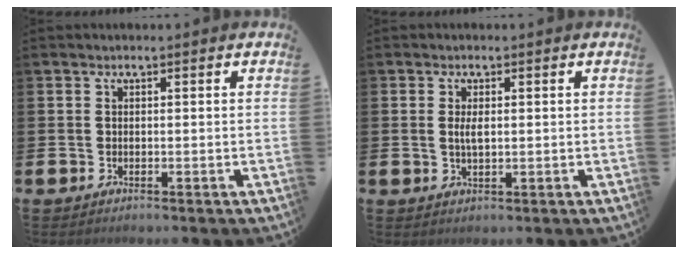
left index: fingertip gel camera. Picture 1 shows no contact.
{"total": 2.2, "force": [0.3, 0.8, 2.0], "torque": [-0.037, 0.003, 0.004]}